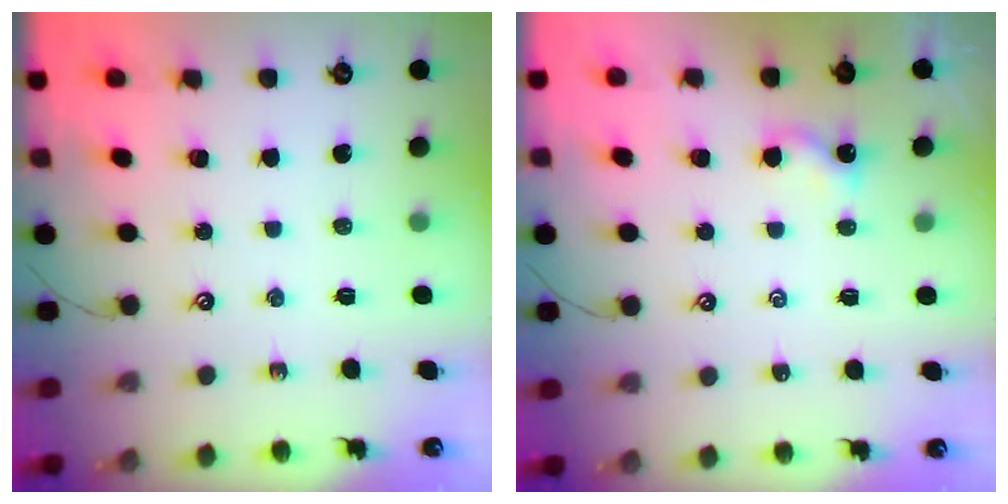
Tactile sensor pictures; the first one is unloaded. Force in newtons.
{"total": 0.0}